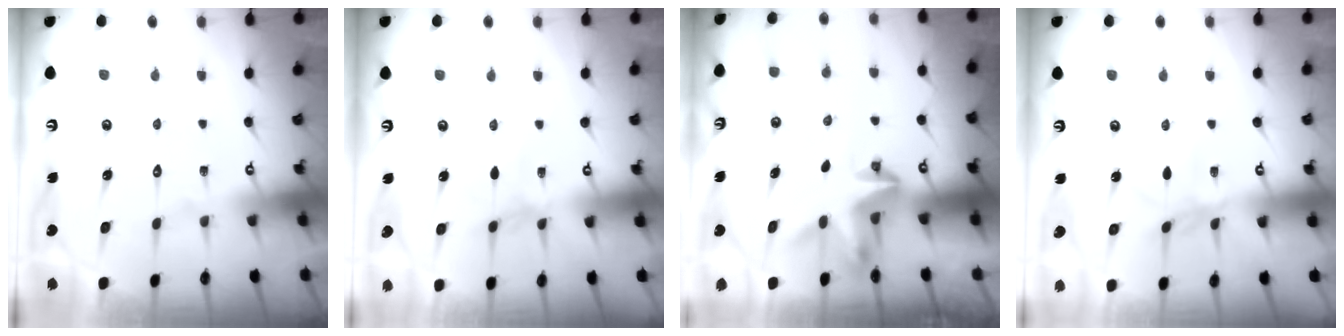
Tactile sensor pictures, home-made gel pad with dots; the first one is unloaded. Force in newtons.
{"total": 2.1, "press": 2.1, "slide": 0.3}
{"total": 3.4, "press": 3.4, "slide": 0.2}
{"total": 2.7, "press": 2.6, "slide": 0.3}